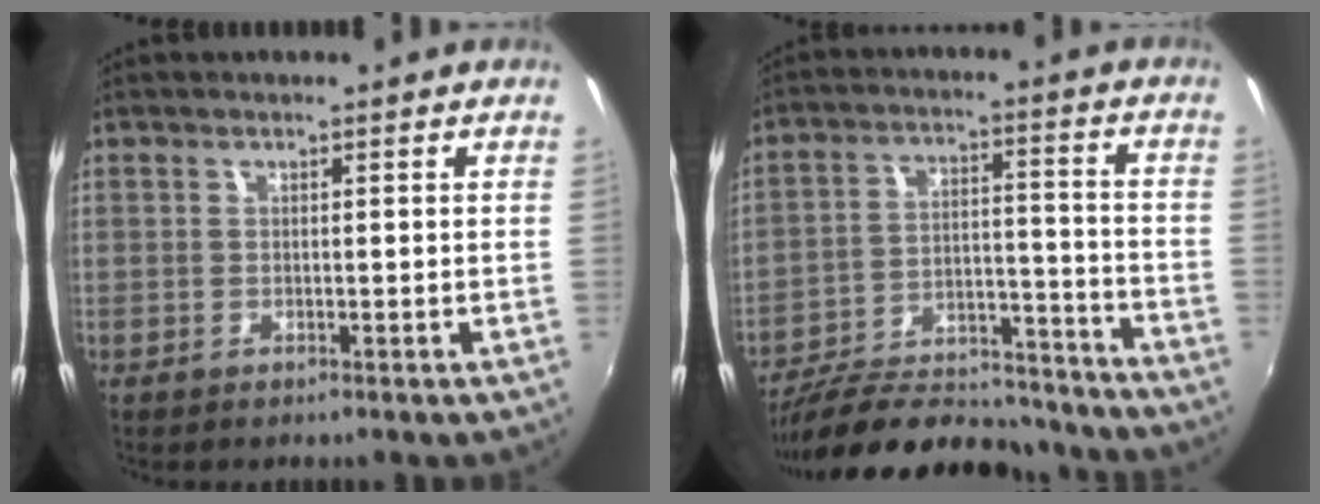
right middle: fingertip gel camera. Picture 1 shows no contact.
{"total": 24.6, "force": [-21.4, 7.2, 9.8], "torque": [-0.176, 0.007, -0.297]}